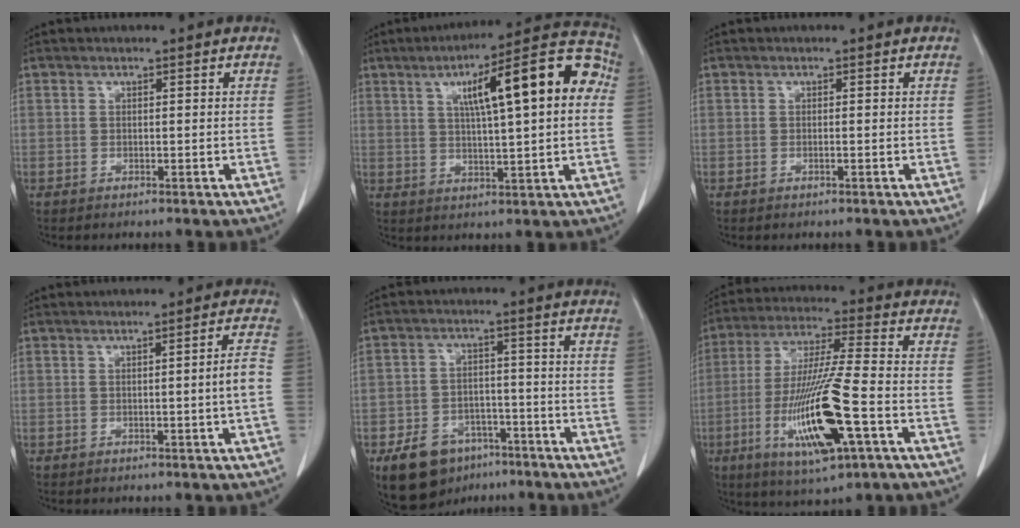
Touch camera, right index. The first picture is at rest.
{"total": 16.8, "force": [4.1, 2.5, 16.1], "torque": [-0.222, 0.039, 0.053]}
{"total": 0.0}
{"total": 2.9, "force": [-0.6, -0.6, 2.7], "torque": [-0.038, -0.001, -0.007]}
{"total": 9.7, "force": [-6.2, 6.3, 4.2], "torque": [-0.072, 0.010, -0.093]}
{"total": 16.6, "force": [-5.4, 1.4, 15.7], "torque": [-0.313, -0.021, -0.090]}